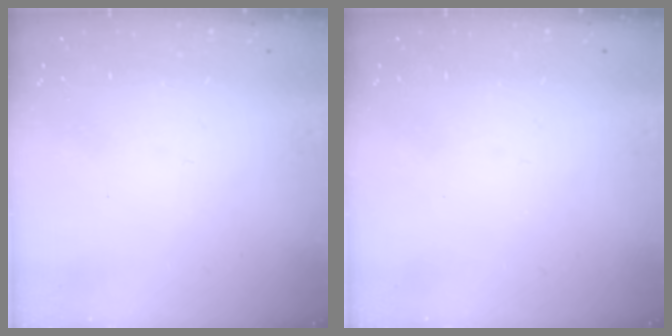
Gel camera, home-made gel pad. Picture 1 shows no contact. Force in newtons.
{"total": 0.0}